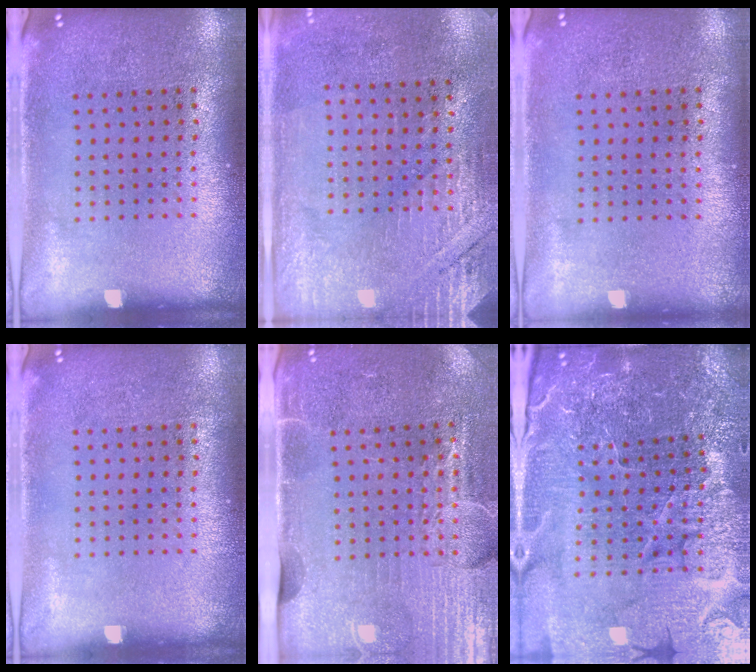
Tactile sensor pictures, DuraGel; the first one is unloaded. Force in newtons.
{"total": 2.8, "press": 2.5, "slide": 1.2}
{"total": 0.0}
{"total": 0.0}
{"total": 4.4, "press": 3.8, "slide": 2.1}
{"total": 5.4, "press": 5.1, "slide": 1.8}